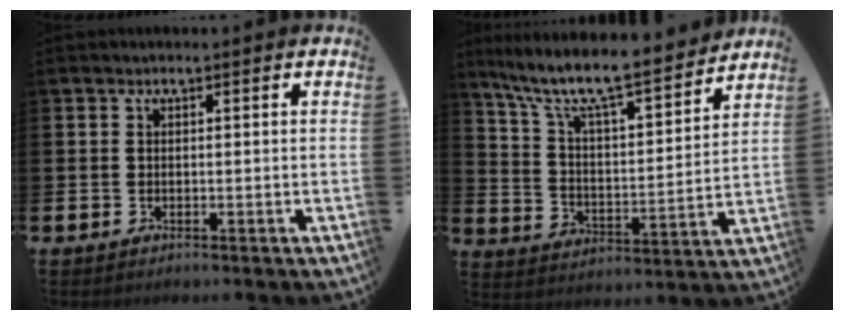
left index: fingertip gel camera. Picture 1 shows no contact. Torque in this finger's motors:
{"motor_torque": [0.73, -1.41, 0.95, 0.21]}